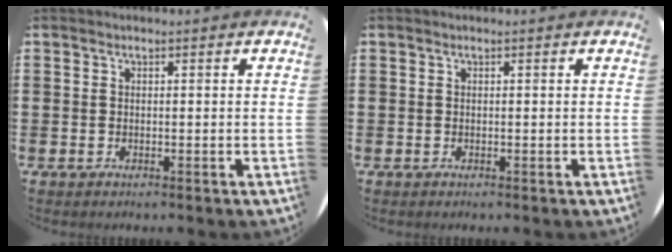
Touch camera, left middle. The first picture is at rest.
{"total": 0.0}